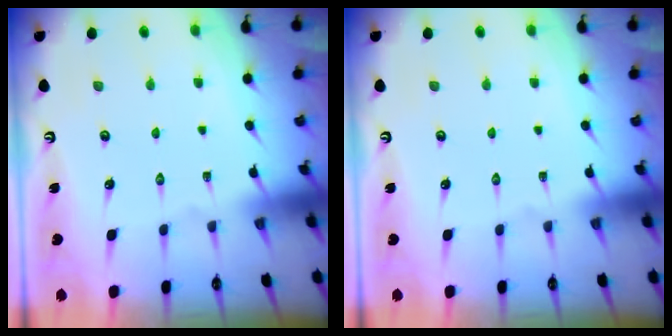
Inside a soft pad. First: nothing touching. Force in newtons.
{"total": 0.0}